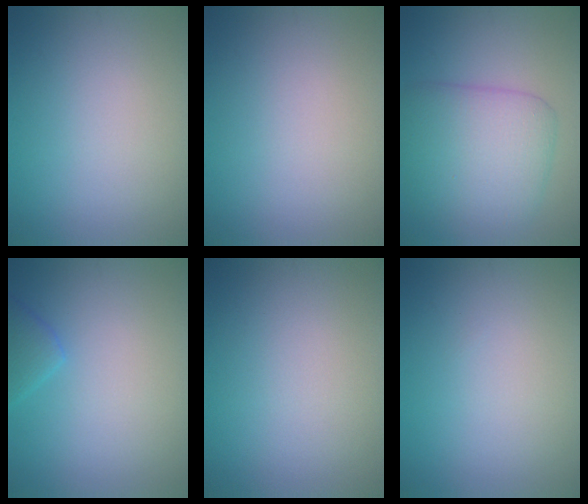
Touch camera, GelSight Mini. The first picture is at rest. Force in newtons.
{"total": 0.0}
{"total": 6.7, "press": 6.7, "slide": 0.1}
{"total": 1.8, "press": 1.8, "slide": 0.1}
{"total": 0.0}
{"total": 0.0}